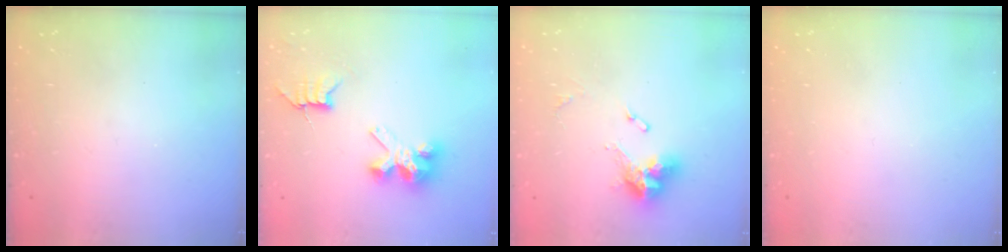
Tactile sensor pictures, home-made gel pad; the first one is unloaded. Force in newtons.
{"total": 7.2, "press": 7.1, "slide": 0.6}
{"total": 11.5, "press": 11.4, "slide": 1.4}
{"total": 0.0}